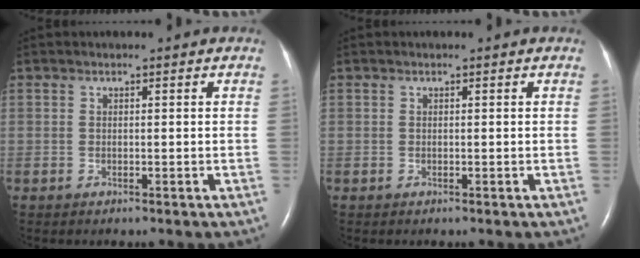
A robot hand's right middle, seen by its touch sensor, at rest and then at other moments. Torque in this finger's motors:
{"motor_torque": [-0.05, 0.08, 0.00, 0.00]}